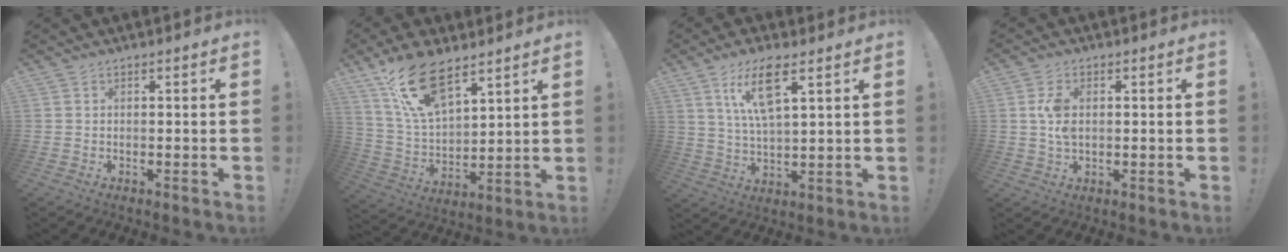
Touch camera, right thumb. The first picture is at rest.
{"total": 17.1, "force": [11.4, 7.1, 10.5], "torque": [-0.194, -0.064, 0.208]}
{"total": 11.5, "force": [5.9, 3.8, 9.1], "torque": [-0.175, -0.003, 0.106]}
{"total": 5.4, "force": [0.6, 2.8, 4.5], "torque": [-0.068, -0.004, 0.007]}